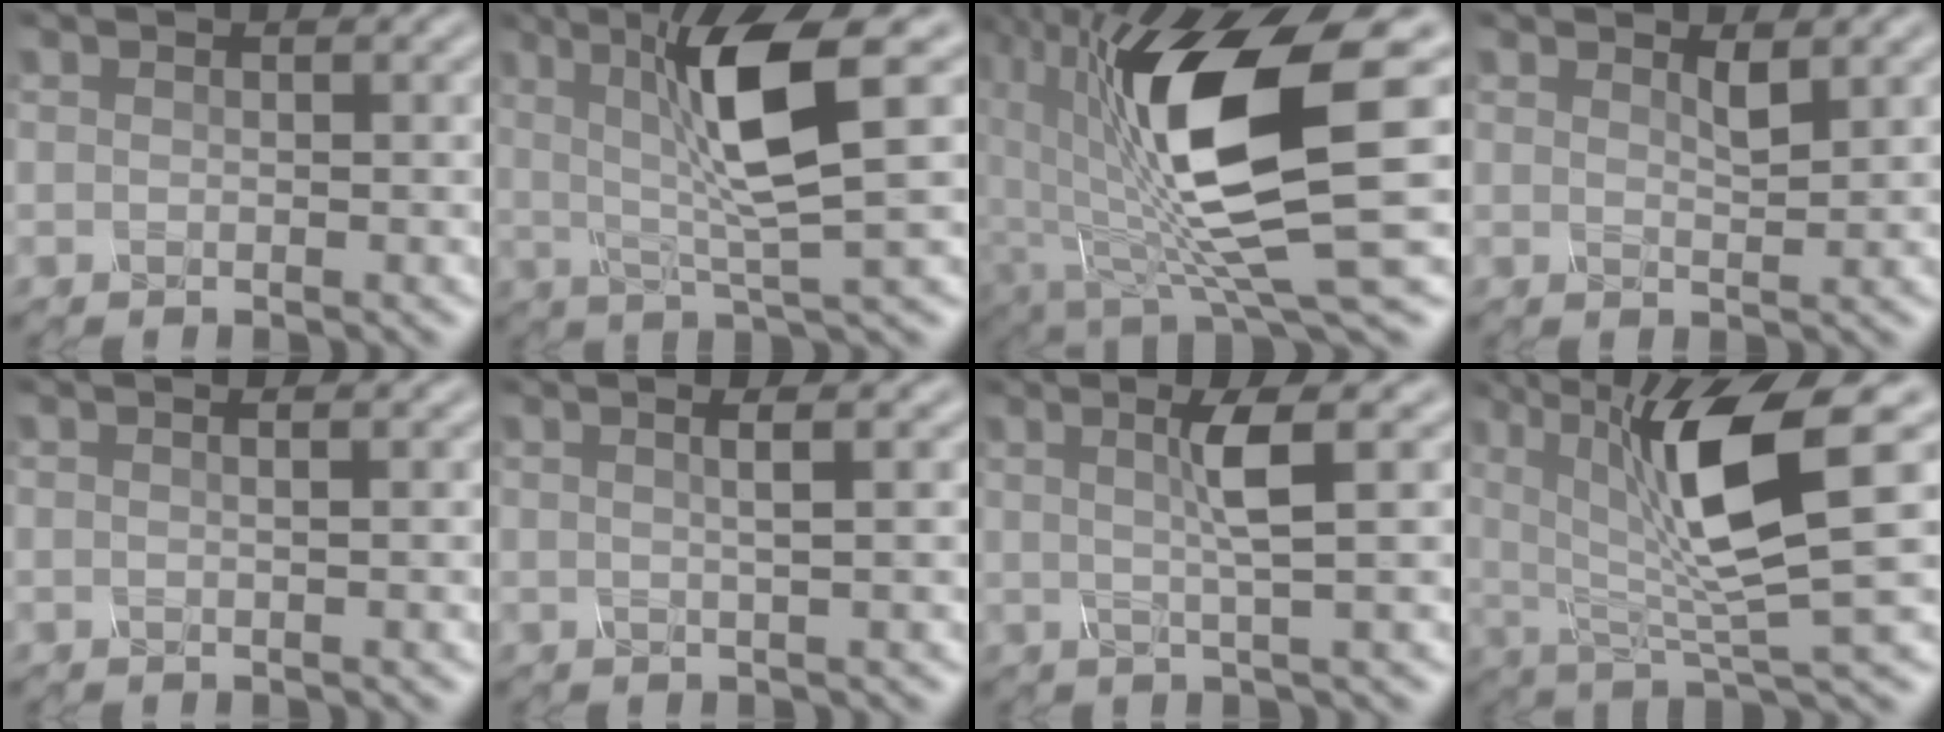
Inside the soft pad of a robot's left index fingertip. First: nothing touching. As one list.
[{"total": 8.0, "force": [1.4, 1.4, 7.8], "torque": [-0.138, -0.005, 0.027]}, {"total": 13.2, "force": [0.6, 4.0, 12.6], "torque": [-0.236, -0.023, 0.014]}, {"total": 1.2, "force": [0.8, 0.2, 0.9], "torque": [-0.016, -0.005, 0.014]}, {"total": 2.3, "force": [0.9, 1.2, 1.8], "torque": [-0.009, 0.011, -0.018]}, {"total": 2.9, "force": [0.9, 1.0, 2.6], "torque": [-0.023, 0.010, -0.015]}, {"total": 3.6, "force": [0.6, 0.4, 3.5], "torque": [-0.061, 0.000, 0.011]}, {"total": 10.1, "force": [2.4, 2.4, 9.5], "torque": [-0.161, -0.006, 0.045]}]